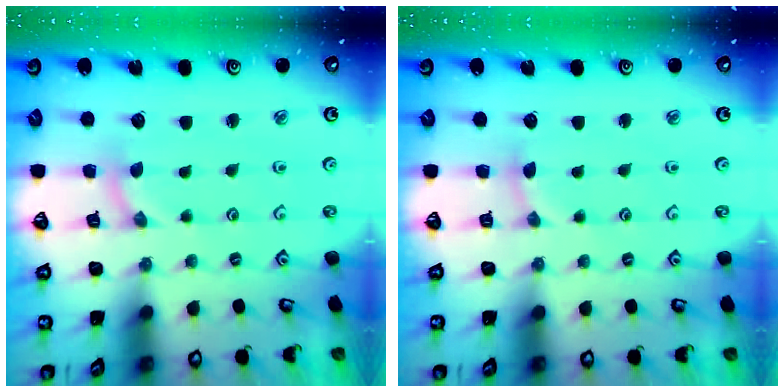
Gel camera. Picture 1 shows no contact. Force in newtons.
{"total": 2.3, "press": 2.3, "slide": 0.3}